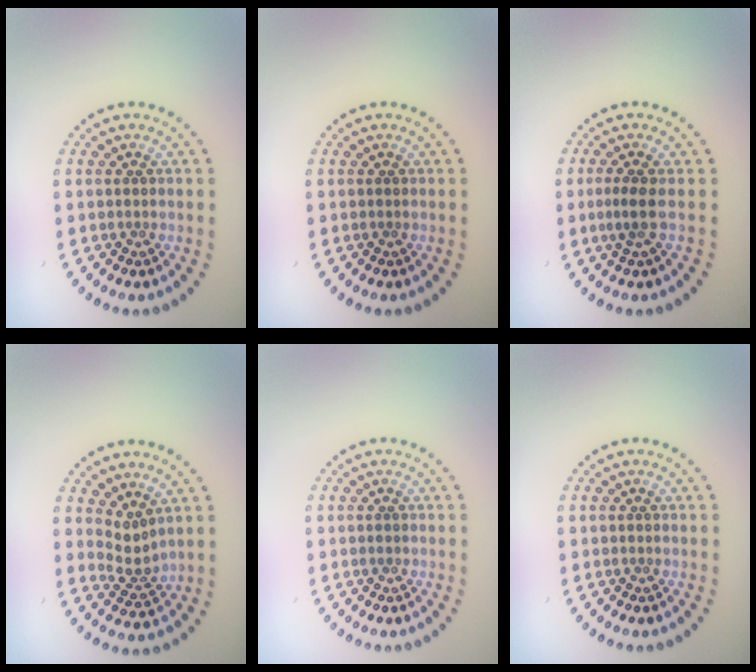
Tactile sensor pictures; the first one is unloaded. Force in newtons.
{"total": 0.0}
{"total": 1.8, "press": 1.3, "slide": 1.3}
{"total": 2.3, "press": 1.5, "slide": 1.6}
{"total": 0.5, "press": 0.4, "slide": 0.3}
{"total": 0.0}